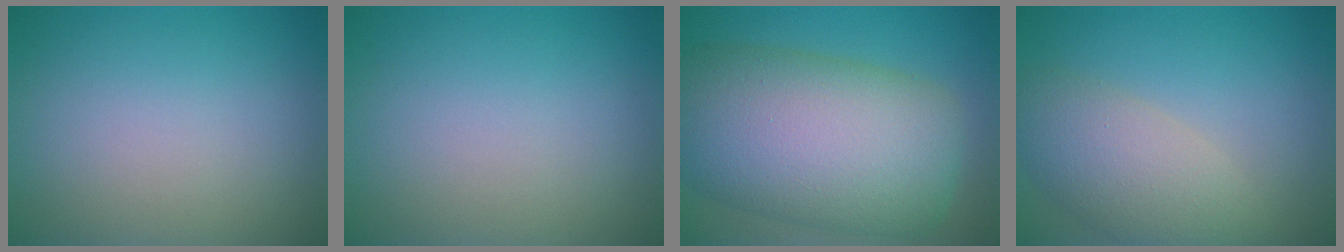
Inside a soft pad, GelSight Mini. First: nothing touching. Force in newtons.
{"total": 0.0}
{"total": 14.0, "press": 14.0, "slide": 0.5}
{"total": 5.2, "press": 5.2, "slide": 0.3}